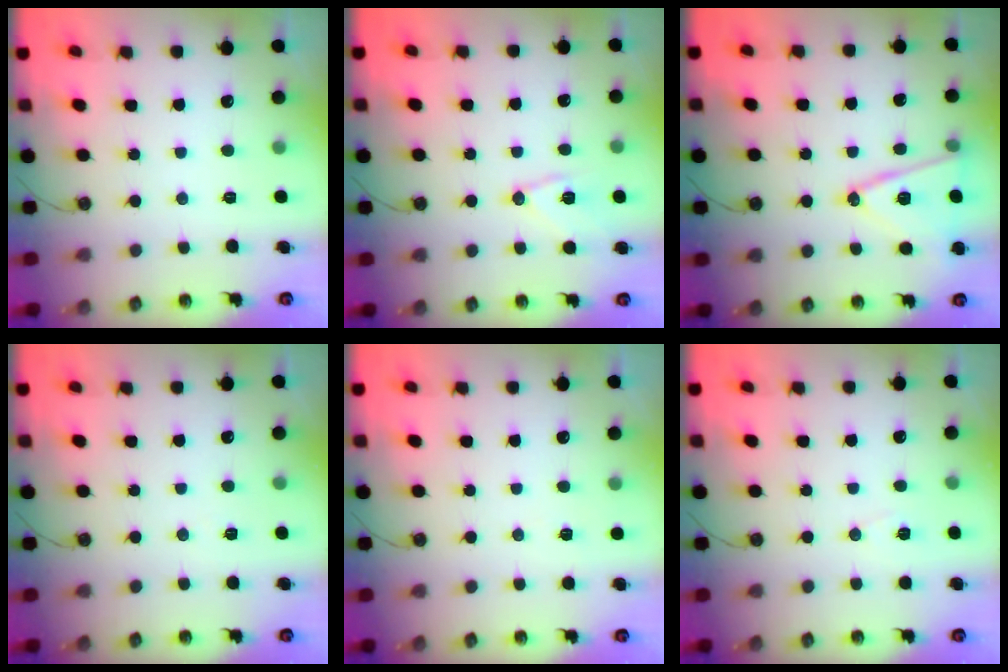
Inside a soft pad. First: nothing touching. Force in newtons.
{"total": 10.4, "press": 10.4, "slide": 1.1}
{"total": 14.1, "press": 13.6, "slide": 3.6}
{"total": 4.1, "press": 1.9, "slide": 3.6}
{"total": 3.5, "press": 3.0, "slide": 1.8}
{"total": 7.6, "press": 6.3, "slide": 4.3}